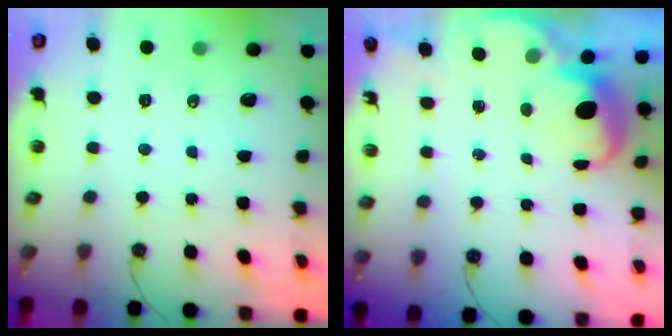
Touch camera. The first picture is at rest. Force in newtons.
{"total": 2.7, "press": 2.7, "slide": 0.7}